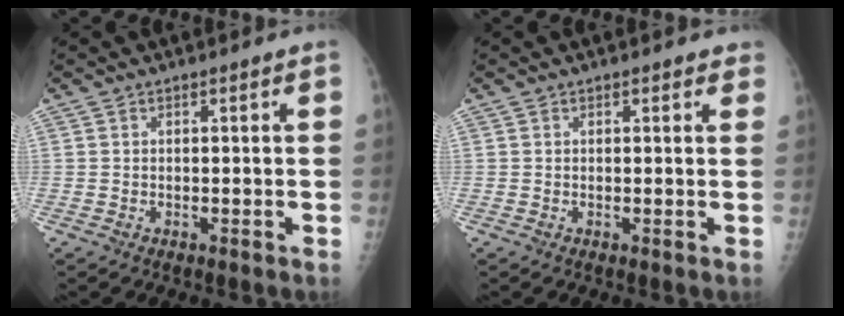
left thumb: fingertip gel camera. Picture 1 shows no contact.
{"total": 1.6, "force": [1.1, 0.9, 0.7], "torque": [0.010, -0.002, 0.006]}